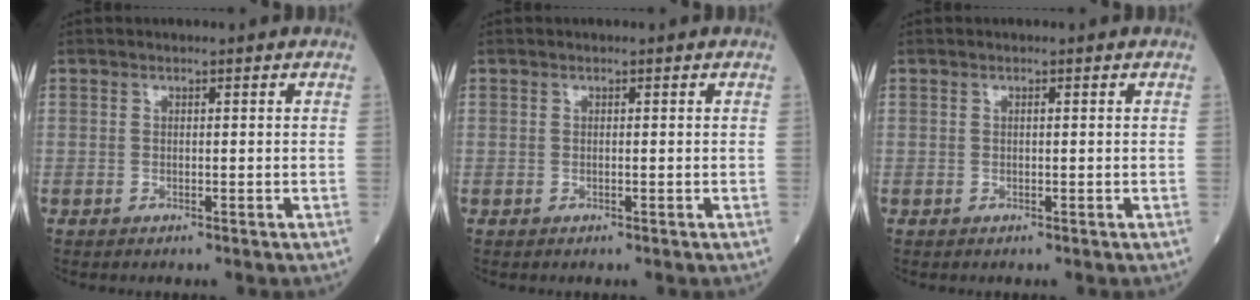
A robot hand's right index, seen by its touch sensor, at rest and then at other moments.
{"total": 0.0}
{"total": 0.0}